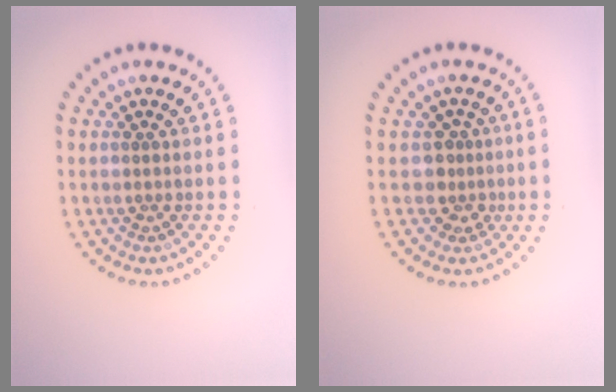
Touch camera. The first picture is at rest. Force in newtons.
{"total": 2.1, "press": 1.5, "slide": 1.5}